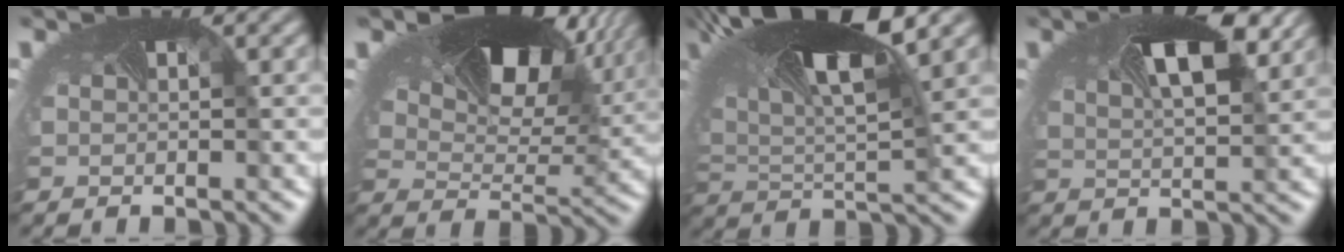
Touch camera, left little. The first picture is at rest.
{"total": 11.5, "force": [6.7, 5.8, 7.4], "torque": [-0.135, 0.003, 0.114]}
{"total": 13.1, "force": [6.9, 4.4, 10.3], "torque": [-0.218, 0.006, 0.120]}
{"total": 6.9, "force": [2.9, 2.9, 5.6], "torque": [-0.105, -0.006, 0.050]}